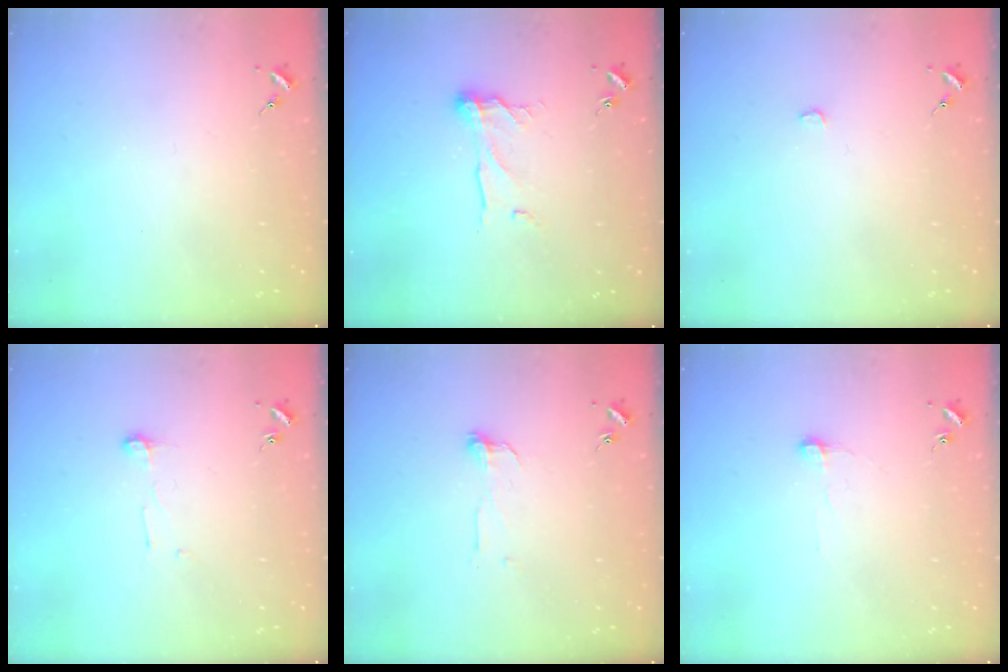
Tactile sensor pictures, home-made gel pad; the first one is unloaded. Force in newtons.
{"total": 10.5, "press": 10.4, "slide": 0.5}
{"total": 0.8, "press": 0.8, "slide": 0.1}
{"total": 4.8, "press": 4.8, "slide": 0.5}
{"total": 6.9, "press": 6.9, "slide": 0.6}
{"total": 4.9, "press": 4.9, "slide": 0.5}